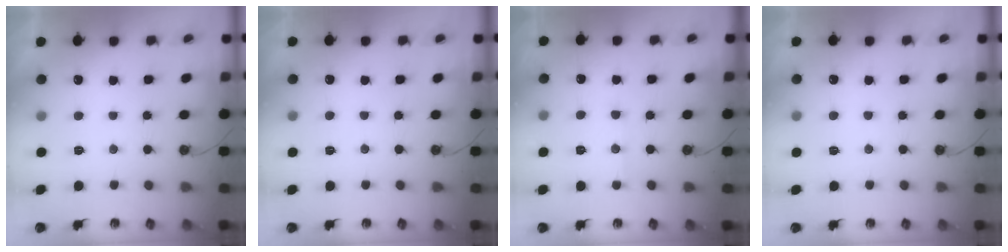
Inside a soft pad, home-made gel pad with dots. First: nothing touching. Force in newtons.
{"total": 3.3, "press": 3.2, "slide": 0.4}
{"total": 6.6, "press": 6.6, "slide": 0.6}
{"total": 2.0, "press": 2.0, "slide": 0.3}